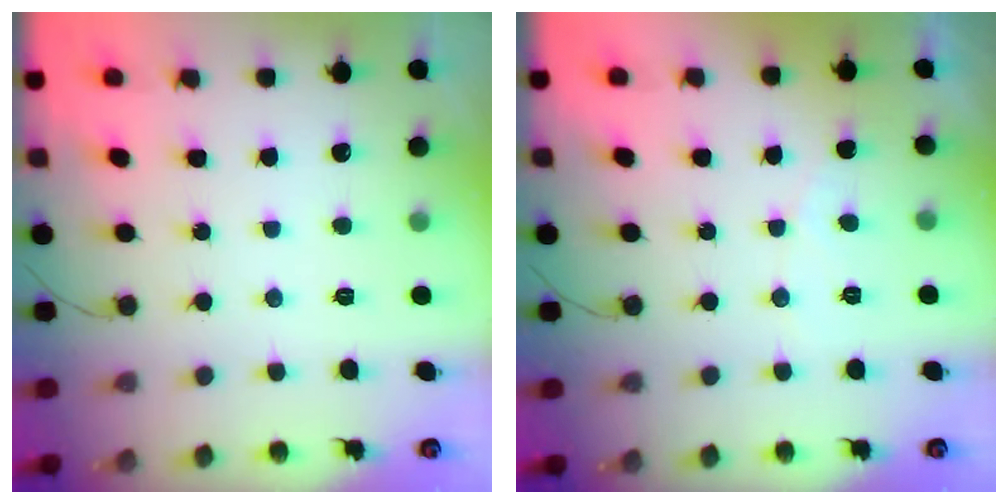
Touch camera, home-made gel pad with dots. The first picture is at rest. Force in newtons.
{"total": 2.2, "press": 2.2, "slide": 0.1}